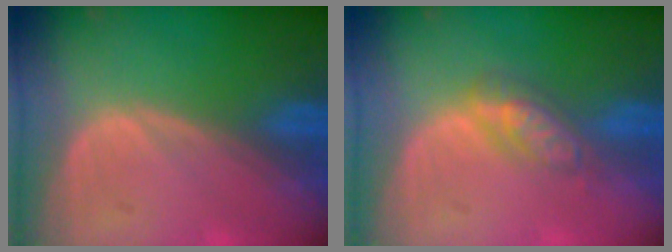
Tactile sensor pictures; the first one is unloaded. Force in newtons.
{"total": 4.6, "press": 4.2, "slide": 1.9}